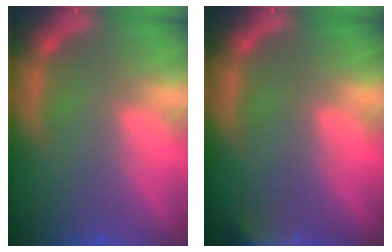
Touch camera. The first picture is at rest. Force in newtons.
{"total": 5.5}